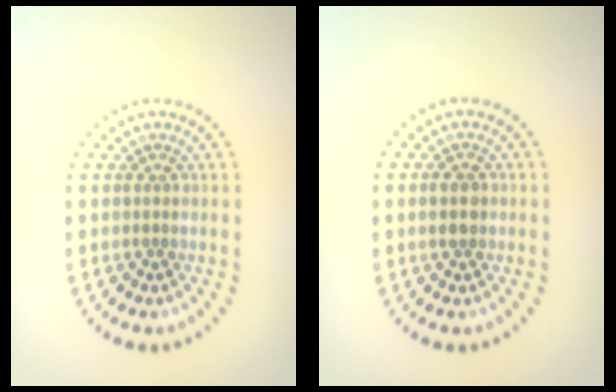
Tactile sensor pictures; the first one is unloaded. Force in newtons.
{"total": 1.4, "press": 1.4, "slide": 0.1}